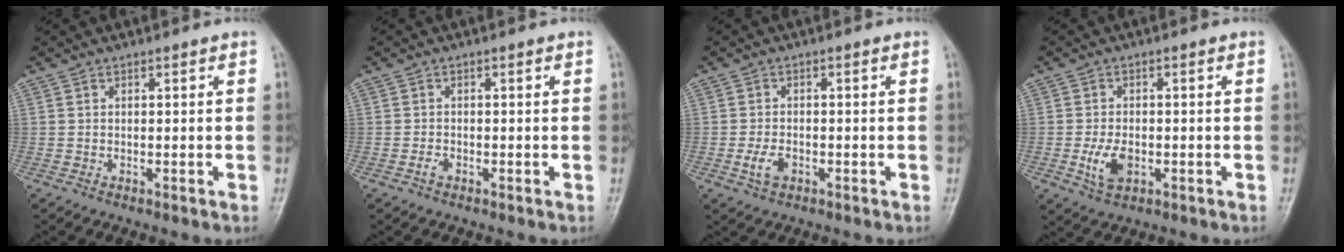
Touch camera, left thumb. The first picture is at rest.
{"total": 1.1, "force": [-0.7, 0.6, 0.6], "torque": [-0.013, 0.001, -0.015]}
{"total": 3.2, "force": [-1.2, 1.9, 2.2], "torque": [-0.045, 0.004, -0.023]}
{"total": 5.2, "force": [-1.3, 3.1, 3.9], "torque": [-0.075, -0.001, -0.021]}